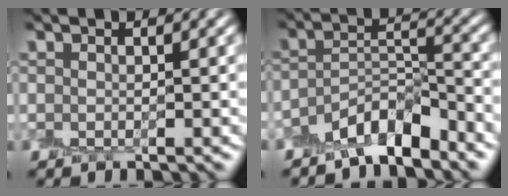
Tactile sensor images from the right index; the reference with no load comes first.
{"total": 4.7, "force": [-3.9, 1.5, 2.1], "torque": [-0.031, 0.009, -0.073]}